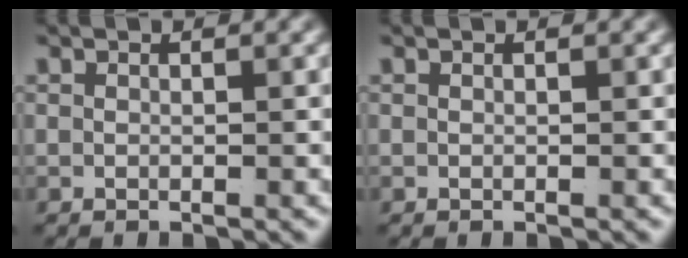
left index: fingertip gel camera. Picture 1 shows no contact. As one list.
[{"total": 0.0}]